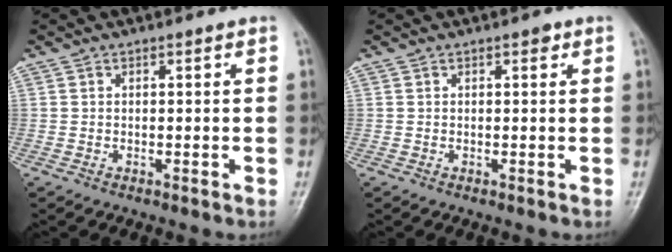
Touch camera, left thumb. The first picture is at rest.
{"total": 1.0, "force": [0.5, 0.6, 0.7], "torque": [-0.003, 0.000, 0.003]}